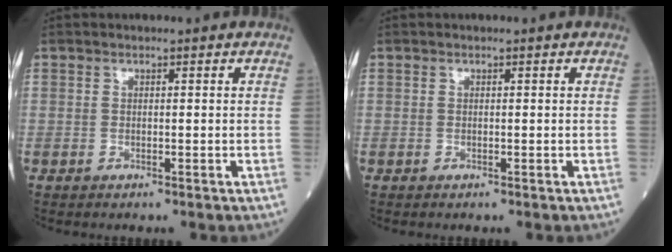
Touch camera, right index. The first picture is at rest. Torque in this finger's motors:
{"motor_torque": [0.00, 0.00, 0.00, -0.01]}